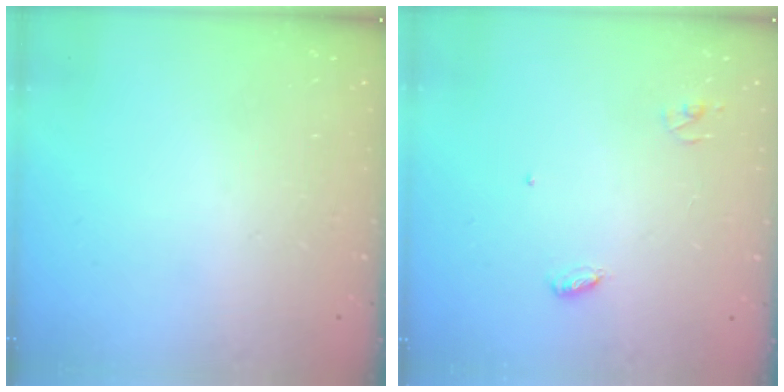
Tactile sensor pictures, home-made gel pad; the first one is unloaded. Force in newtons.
{"total": 3.8, "press": 3.7, "slide": 0.4}